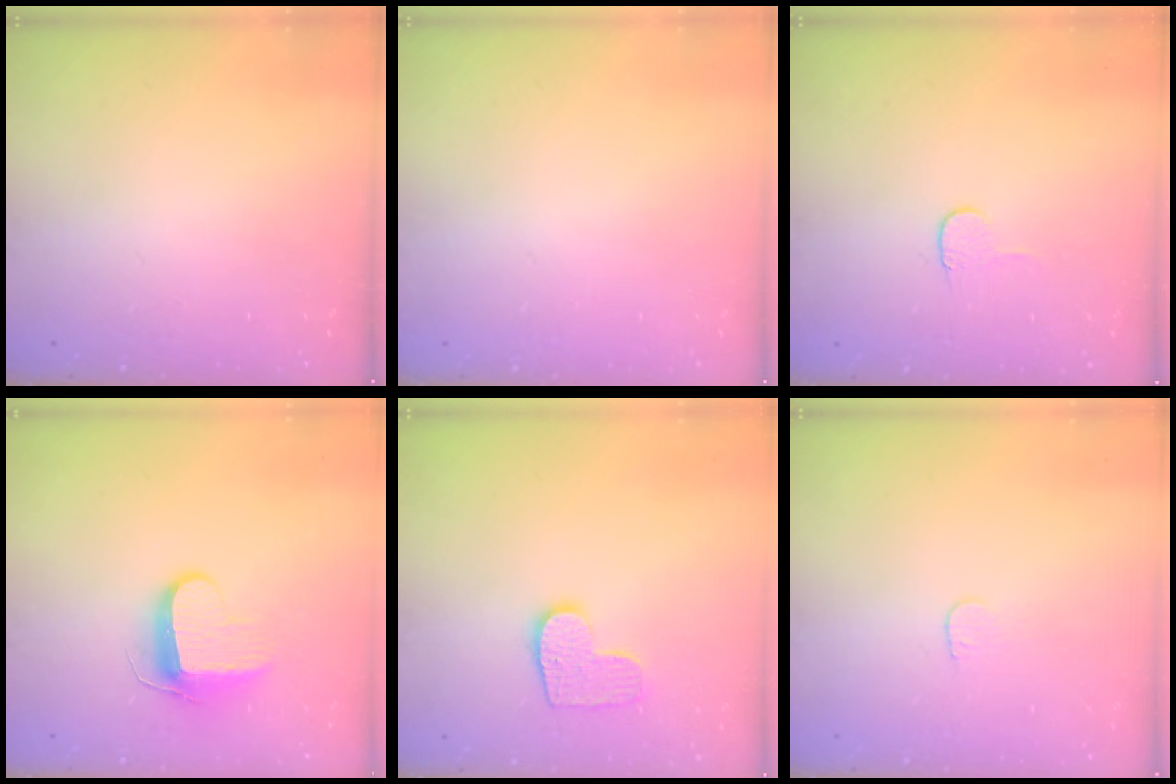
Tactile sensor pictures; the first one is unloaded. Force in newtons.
{"total": 0.6, "press": 0.6, "slide": 0.2}
{"total": 5.0, "press": 4.9, "slide": 0.4}
{"total": 9.8, "press": 9.7, "slide": 1.1}
{"total": 9.2, "press": 9.2, "slide": 0.3}
{"total": 3.4, "press": 3.3, "slide": 0.3}